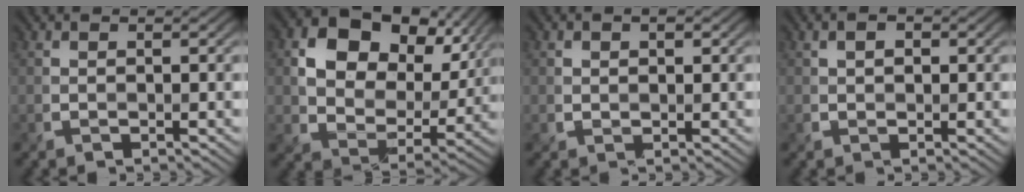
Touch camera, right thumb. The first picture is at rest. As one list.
[{"total": 12.9, "force": [5.4, 8.8, 7.6], "torque": [-0.133, -0.006, 0.093]}, {"total": 1.8, "force": [0.9, 1.1, 1.2], "torque": [-0.019, -0.001, 0.016]}, {"total": 2.0, "force": [0.8, 1.3, 1.4], "torque": [-0.024, 0.002, 0.010]}]